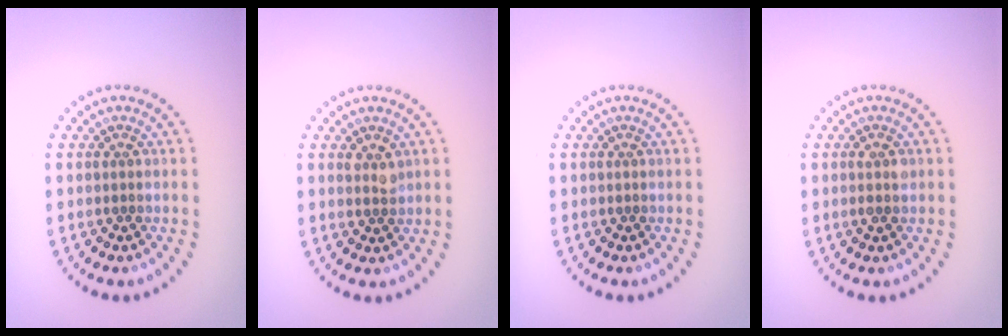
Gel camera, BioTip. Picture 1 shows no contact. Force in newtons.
{"total": 1.4, "press": 1.3, "slide": 0.7}
{"total": 0.0}
{"total": 1.2, "press": 1.1, "slide": 0.3}